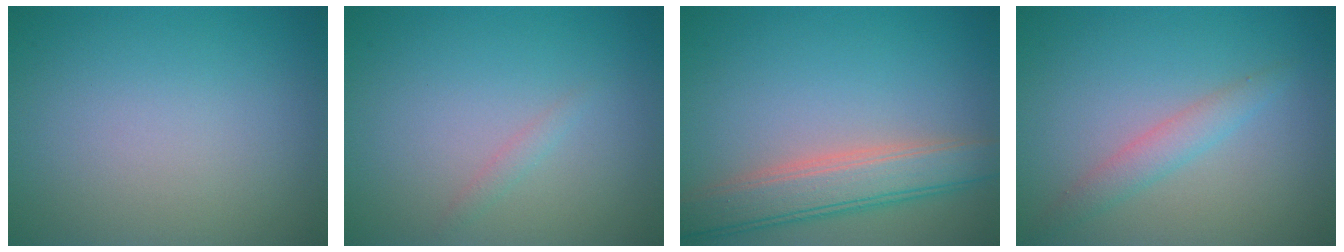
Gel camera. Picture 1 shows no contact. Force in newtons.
{"total": 0.7, "press": 0.7, "slide": 0.0}
{"total": 5.1, "press": 5.1, "slide": 0.3}
{"total": 2.0, "press": 2.0, "slide": 0.2}